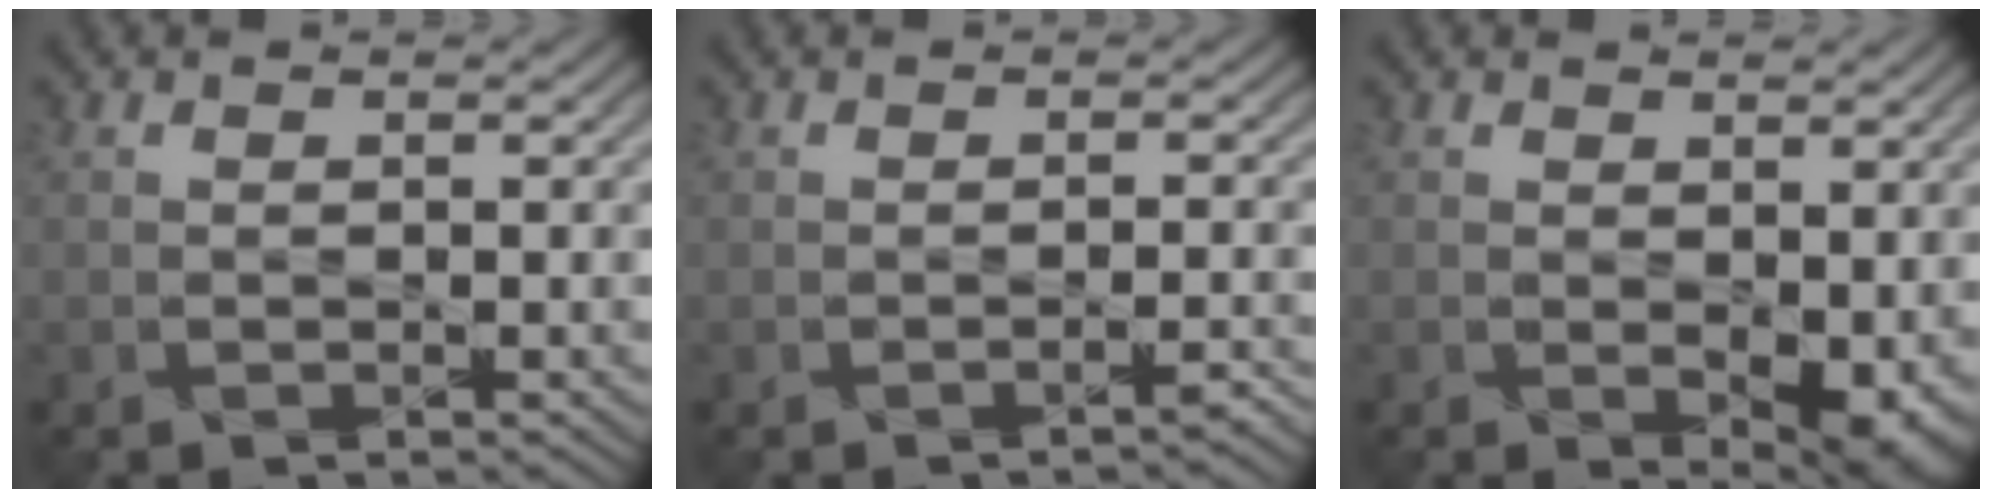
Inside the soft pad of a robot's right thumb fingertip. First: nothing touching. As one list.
[{"total": 1.4, "force": [-0.9, 0.2, 1.0], "torque": [-0.013, 0.004, -0.018]}, {"total": 4.3, "force": [-0.1, 2.2, 3.7], "torque": [-0.058, -0.018, 0.011]}]